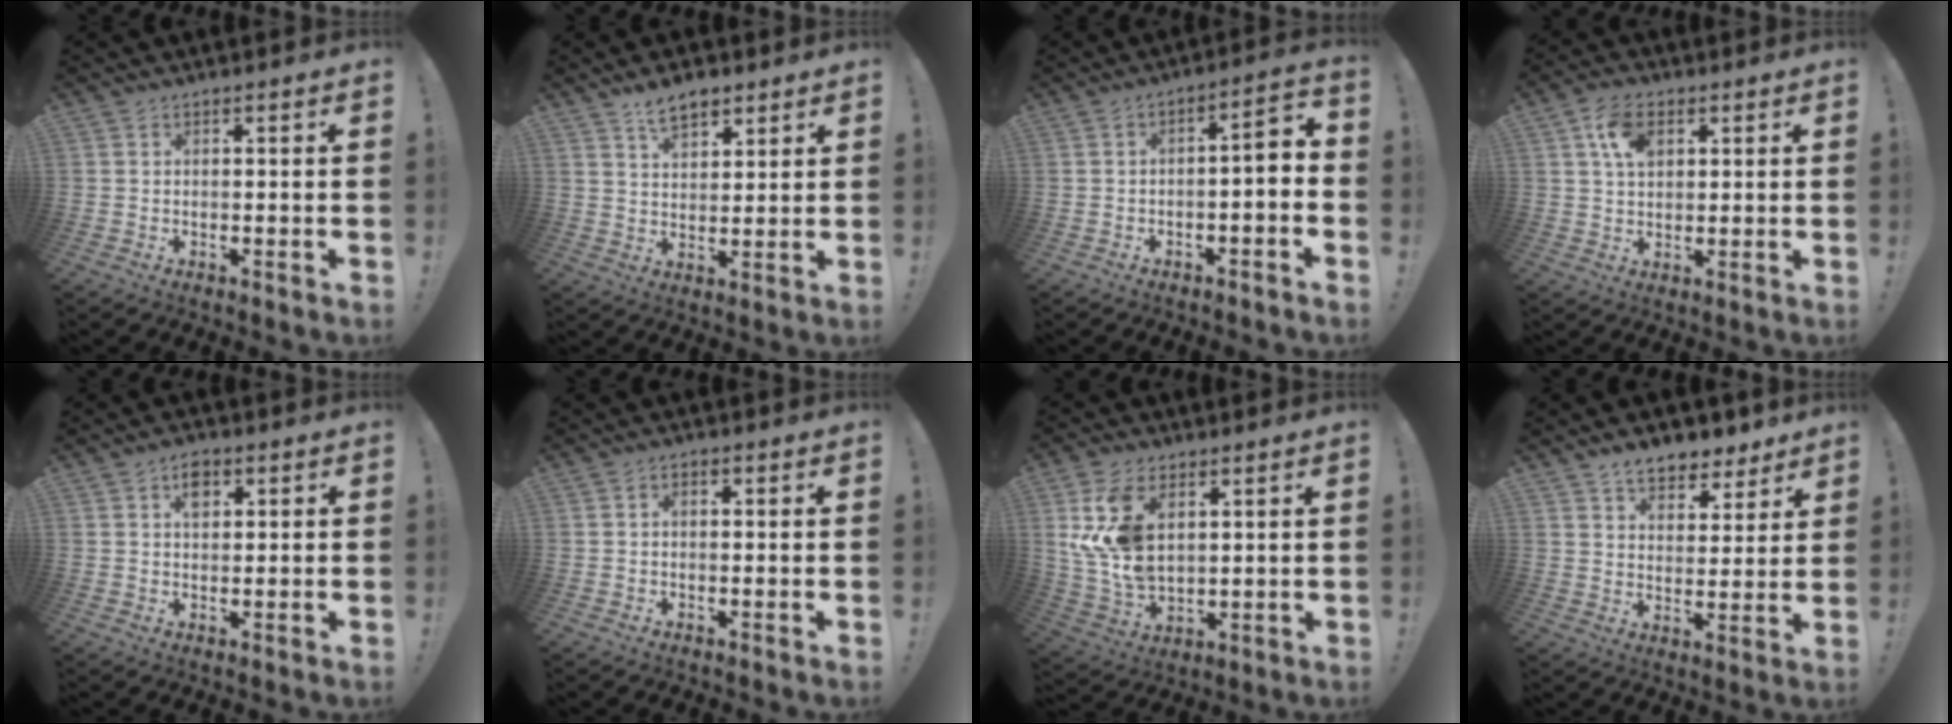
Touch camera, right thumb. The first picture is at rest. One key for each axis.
{"total": 6.8, "fx": 5.0, "fy": 3.2, "fz": 3.2, "tx": -0.050, "ty": -0.023, "tz": 0.090}
{"total": 4.2, "fx": -1.9, "fy": 0.5, "fz": 3.7, "tx": -0.048, "ty": -0.004, "tz": -0.038}
{"total": 8.2, "fx": 3.3, "fy": 5.5, "fz": 5.1, "tx": -0.080, "ty": -0.001, "tz": 0.061}
{"total": 4.4, "fx": 2.0, "fy": 2.7, "fz": 2.8, "tx": -0.028, "ty": -0.003, "tz": 0.030}
{"total": 1.3, "fx": -0.4, "fy": 0.9, "fz": 1.0, "tx": -0.019, "ty": 0.006, "tz": -0.008}
{"total": 13.9, "fx": 5.1, "fy": 8.7, "fz": 9.5, "tx": -0.199, "ty": -0.020, "tz": 0.097}
{"total": 8.3, "fx": 6.5, "fy": 4.3, "fz": 2.9, "tx": -0.042, "ty": -0.043, "tz": 0.121}